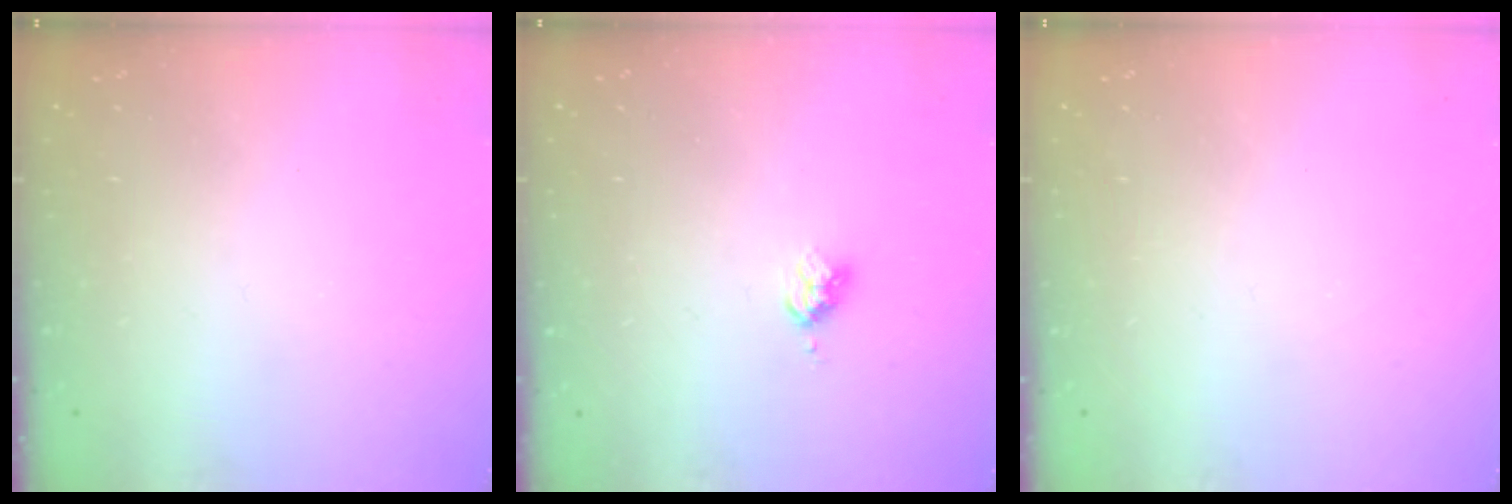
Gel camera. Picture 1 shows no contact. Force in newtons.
{"total": 3.6, "press": 3.5, "slide": 0.4}
{"total": 0.0}